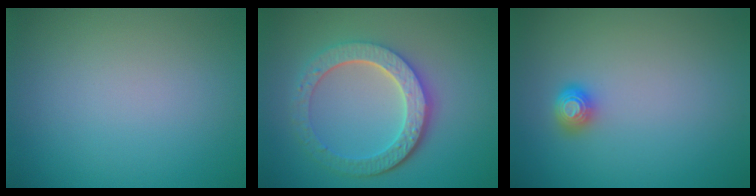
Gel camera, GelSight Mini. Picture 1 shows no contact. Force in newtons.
{"total": 5.8, "press": 4.5, "slide": 3.6}
{"total": 1.6, "press": 1.4, "slide": 0.6}